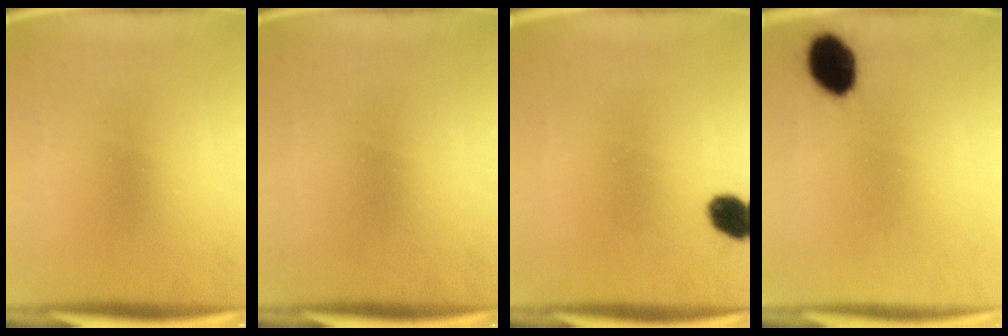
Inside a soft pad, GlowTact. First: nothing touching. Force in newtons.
{"total": 0.0}
{"total": 5.4}
{"total": 10.7}